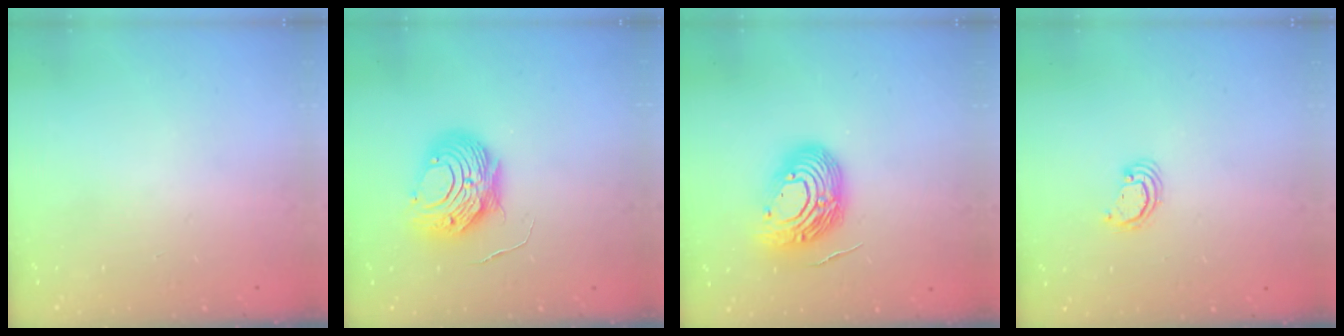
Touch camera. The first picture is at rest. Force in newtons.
{"total": 9.4, "press": 9.4, "slide": 1.0}
{"total": 15.1, "press": 15.0, "slide": 2.0}
{"total": 2.4, "press": 2.4, "slide": 0.3}